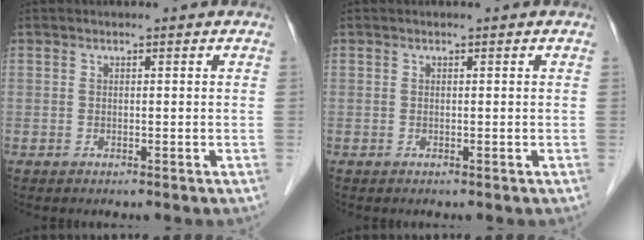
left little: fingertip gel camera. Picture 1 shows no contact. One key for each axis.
{"total": 0.0}